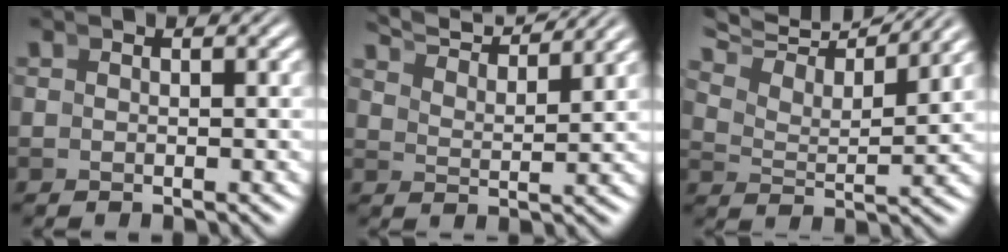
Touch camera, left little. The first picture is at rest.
{"total": 7.0, "force": [6.3, 1.4, 2.6], "torque": [-0.049, 0.016, 0.098]}
{"total": 9.5, "force": [7.9, 3.0, 4.3], "torque": [-0.081, 0.034, 0.108]}